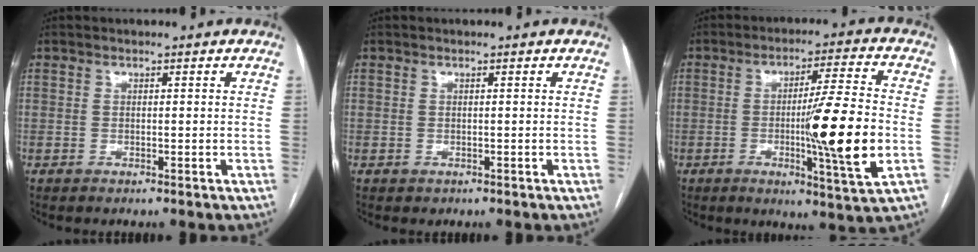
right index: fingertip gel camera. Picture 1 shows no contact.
{"total": 0.0}
{"total": 14.7, "force": [-2.4, -0.4, 14.5], "torque": [-0.225, -0.018, -0.041]}